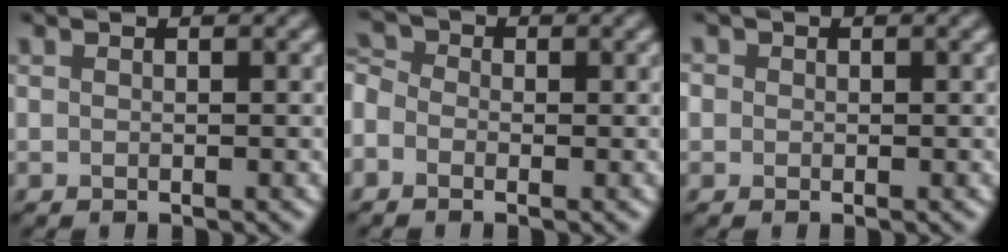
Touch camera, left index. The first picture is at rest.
{"total": 1.9, "force": [-1.3, 1.4, 0.4], "torque": [-0.024, 0.011, -0.021]}
{"total": 1.0, "force": [-0.7, 0.2, -0.7], "torque": [0.008, 0.004, 0.004]}